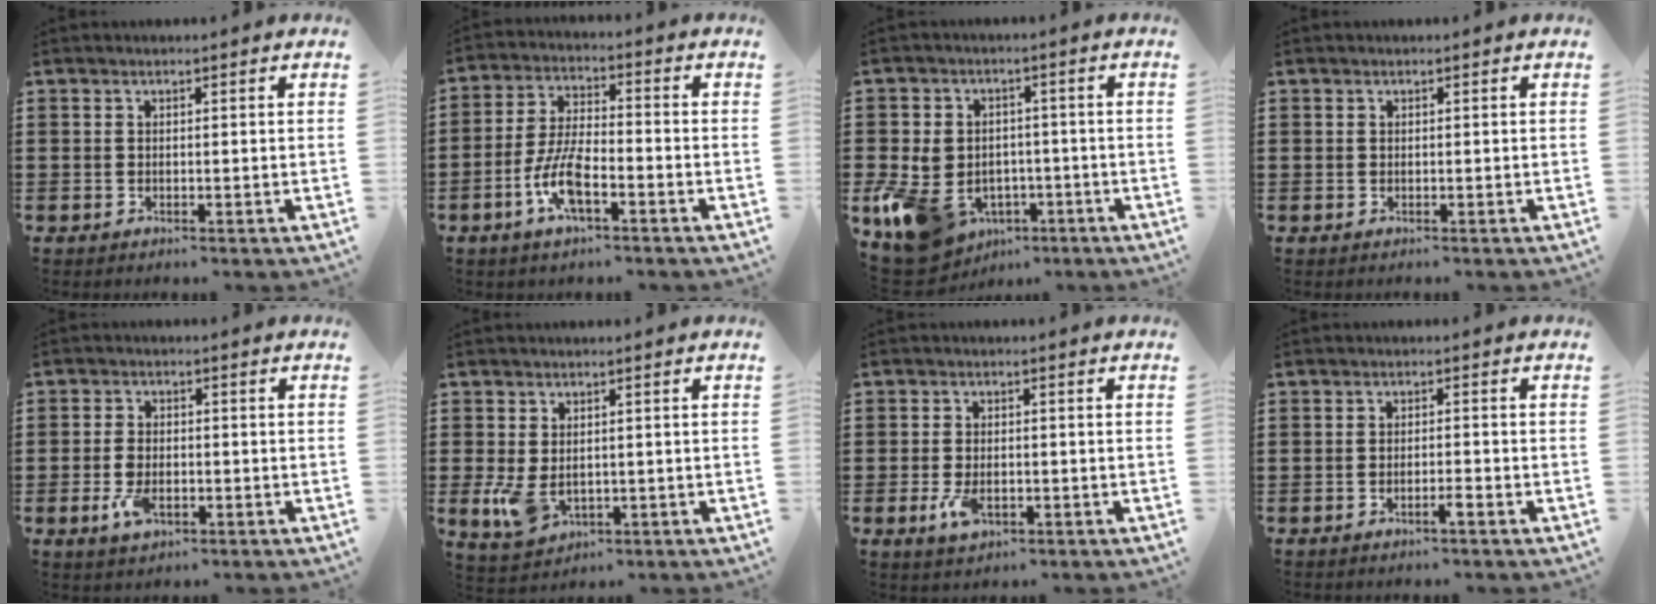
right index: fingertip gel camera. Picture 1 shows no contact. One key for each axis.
{"total": 7.9, "fx": -3.4, "fy": 2.8, "fz": 6.6, "tx": -0.148, "ty": -0.006, "tz": -0.067}
{"total": 9.3, "fx": -3.7, "fy": 7.3, "fz": 4.4, "tx": -0.134, "ty": 0.010, "tz": -0.068}
{"total": 0.5, "fx": 0.0, "fy": 0.5, "fz": -0.1, "tx": 0.001, "ty": 0.006, "tz": -0.001}
{"total": 4.1, "fx": -1.3, "fy": 2.4, "fz": 3.0, "tx": -0.084, "ty": -0.008, "tz": -0.028}
{"total": 4.5, "fx": -0.6, "fy": 3.0, "fz": 3.3, "tx": -0.089, "ty": -0.006, "tz": -0.016}
{"total": 3.5, "fx": -1.1, "fy": 1.9, "fz": 2.8, "tx": -0.078, "ty": -0.011, "tz": -0.026}
{"total": 1.9, "fx": -1.2, "fy": 0.2, "fz": 1.4, "tx": -0.025, "ty": -0.002, "tz": -0.022}